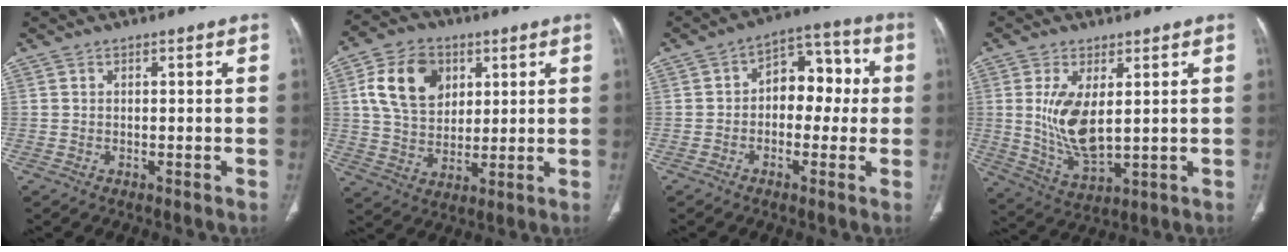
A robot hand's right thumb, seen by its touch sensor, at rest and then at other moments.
{"total": 13.5, "force": [4.4, 9.8, 8.2], "torque": [-0.120, -0.005, 0.080]}
{"total": 10.2, "force": [0.2, 6.8, 7.5], "torque": [-0.059, 0.037, -0.010]}
{"total": 10.3, "force": [1.7, 4.7, 9.0], "torque": [-0.173, -0.023, 0.047]}